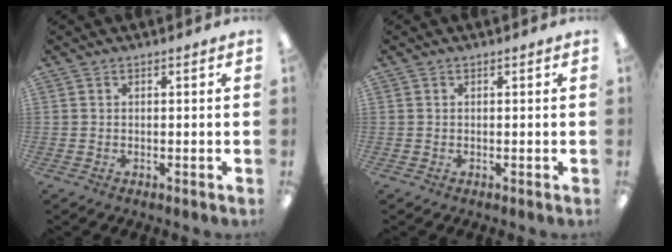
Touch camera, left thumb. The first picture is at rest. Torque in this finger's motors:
{"motor_torque": [-0.09, 0.11, 0.02, -0.13, 0.00]}